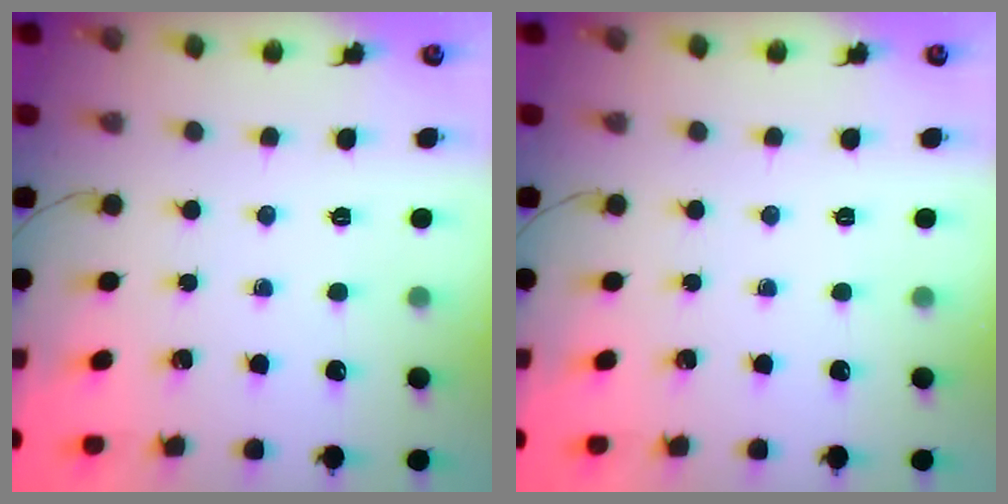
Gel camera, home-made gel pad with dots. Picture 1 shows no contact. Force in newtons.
{"total": 0.0}